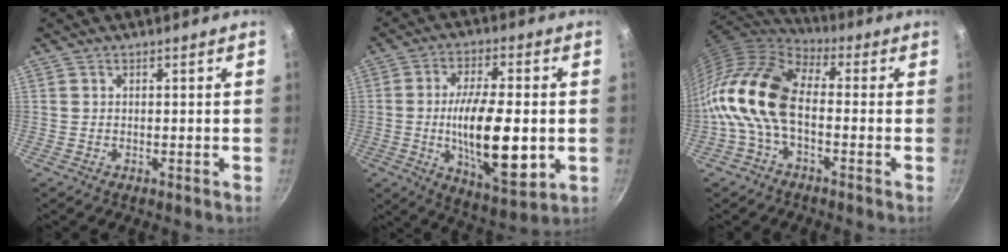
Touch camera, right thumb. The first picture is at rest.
{"total": 18.4, "force": [-2.0, 6.9, 17.0], "torque": [-0.281, -0.003, -0.030]}
{"total": 15.0, "force": [-2.6, 8.4, 12.2], "torque": [-0.226, 0.030, -0.071]}